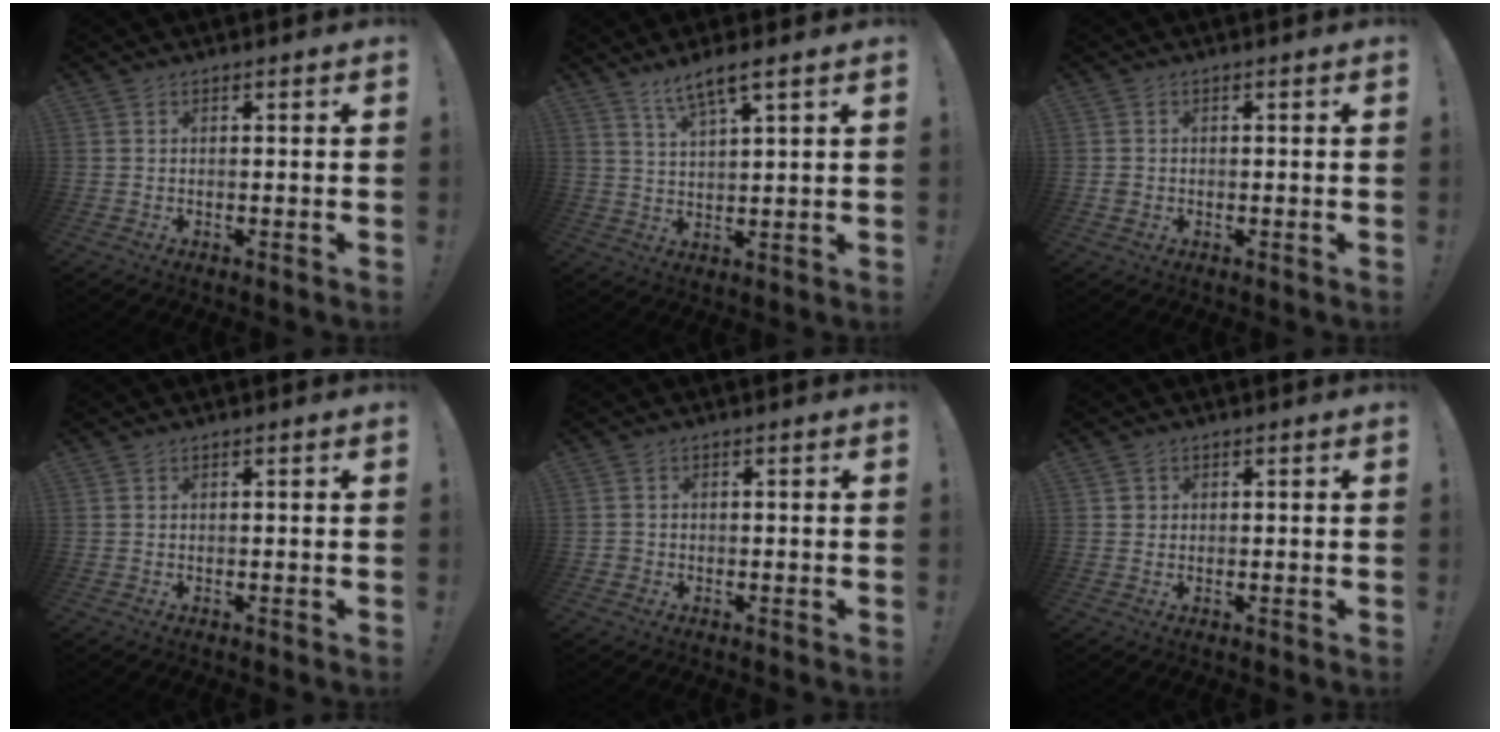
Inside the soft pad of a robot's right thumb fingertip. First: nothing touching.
{"total": 6.0, "force": [4.4, 0.5, 4.0], "torque": [-0.077, -0.020, 0.076]}
{"total": 1.6, "force": [-0.4, 1.4, 0.7], "torque": [-0.013, 0.005, -0.008]}
{"total": 0.0}
{"total": 1.6, "force": [-0.8, 1.3, 0.4], "torque": [-0.006, 0.005, -0.015]}
{"total": 1.4, "force": [0.5, 1.3, 0.2], "torque": [0.001, 0.001, 0.008]}